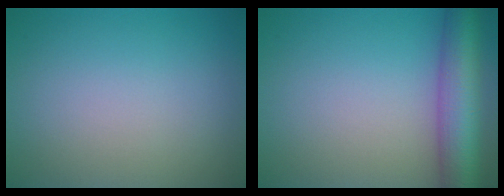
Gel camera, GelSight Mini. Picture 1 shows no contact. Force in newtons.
{"total": 7.5, "press": 7.5, "slide": 0.2}